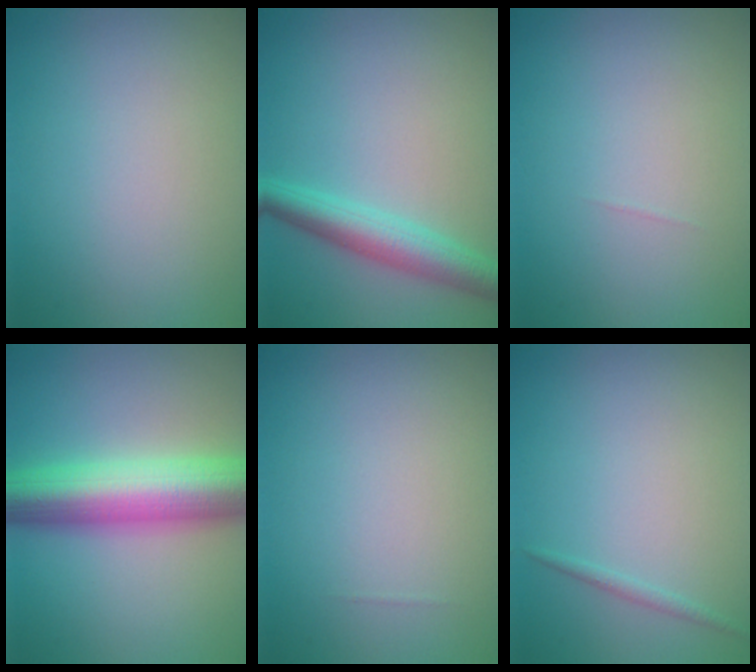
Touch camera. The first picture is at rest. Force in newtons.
{"total": 4.2, "press": 4.2, "slide": 0.1}
{"total": 0.0}
{"total": 9.9, "press": 9.9, "slide": 0.2}
{"total": 0.0}
{"total": 0.7, "press": 0.7, "slide": 0.0}